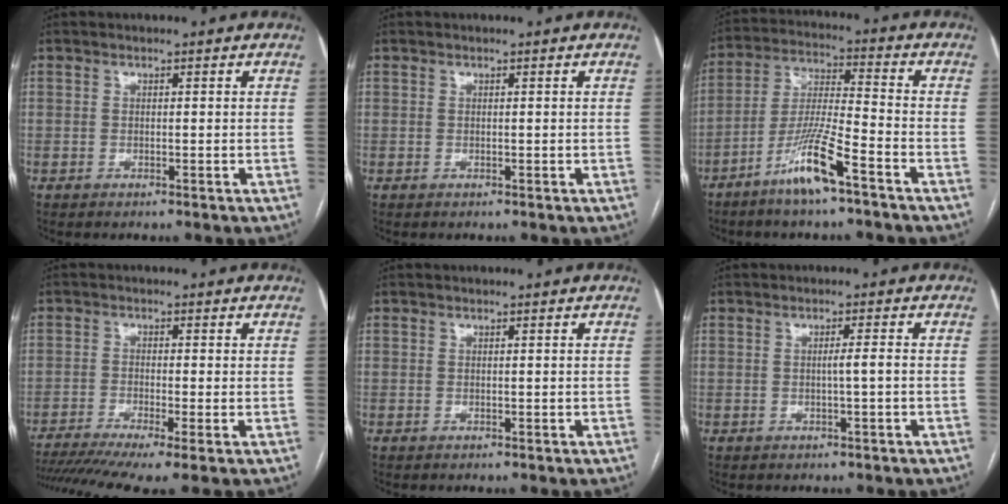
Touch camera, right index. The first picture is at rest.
{"total": 0.0}
{"total": 10.1, "force": [-6.3, 0.4, 7.9], "torque": [-0.160, -0.010, -0.123]}
{"total": 11.5, "force": [-8.1, 0.9, 8.1], "torque": [-0.143, -0.015, -0.133]}
{"total": 0.0}
{"total": 1.7, "force": [-0.3, -0.3, 1.6], "torque": [-0.027, 0.001, -0.004]}